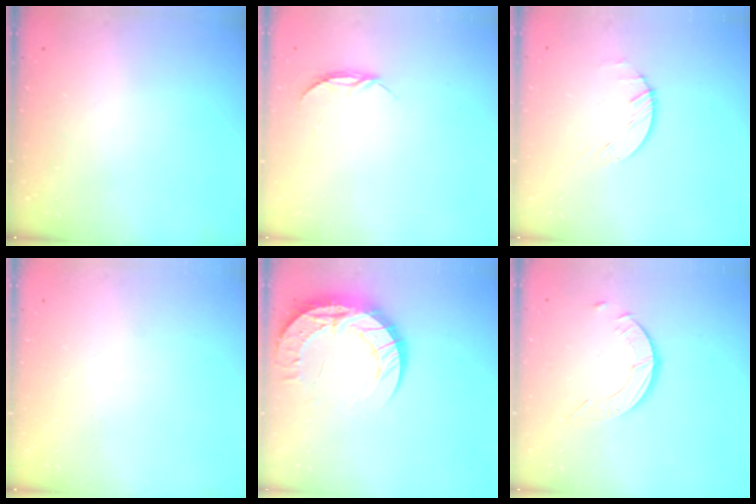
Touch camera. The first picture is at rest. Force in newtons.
{"total": 4.3, "press": 4.3, "slide": 0.5}
{"total": 1.5, "press": 1.4, "slide": 0.3}
{"total": 0.0}
{"total": 15.4, "press": 15.4, "slide": 1.1}
{"total": 3.9, "press": 3.9, "slide": 0.3}